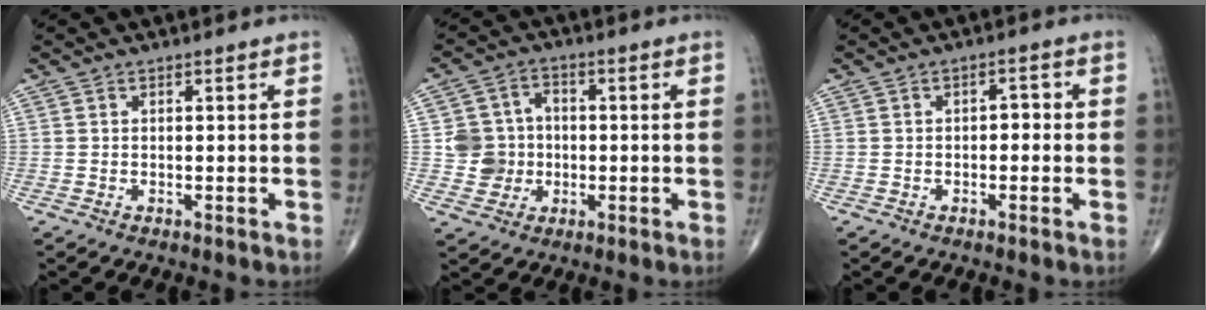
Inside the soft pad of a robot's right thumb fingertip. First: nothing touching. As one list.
[{"total": 7.4, "force": [-0.7, 7.0, 2.3], "torque": [-0.010, 0.013, -0.014]}, {"total": 2.1, "force": [-0.3, 1.3, 1.6], "torque": [-0.008, 0.009, -0.011]}]